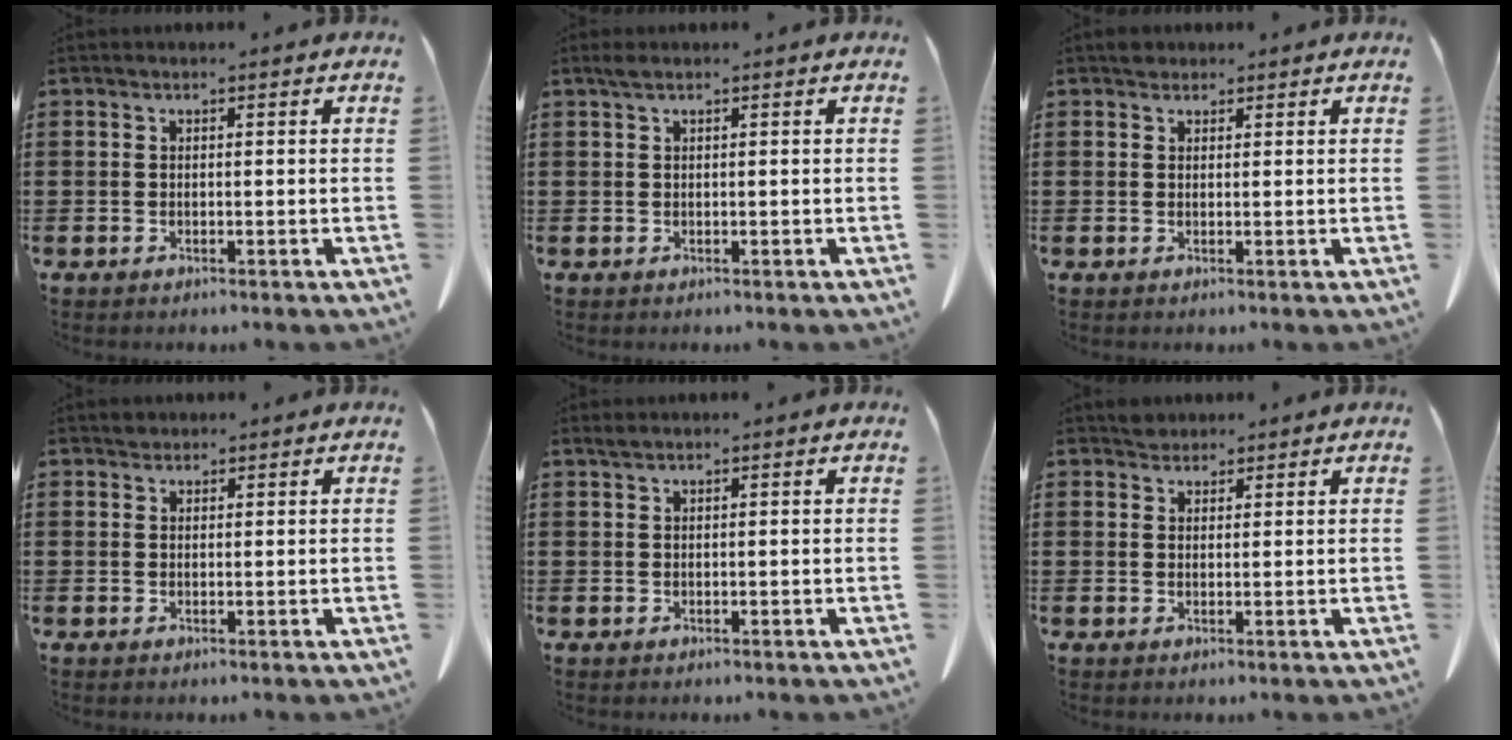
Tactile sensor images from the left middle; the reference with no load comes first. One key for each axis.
{"total": 0.8, "fx": 0.4, "fy": 0.1, "fz": 0.7, "tx": -0.015, "ty": 0.002, "tz": 0.008}
{"total": 1.4, "fx": 1.2, "fy": 0.8, "fz": 0.1, "tx": -0.007, "ty": 0.004, "tz": 0.023}
{"total": 0.9, "fx": 0.8, "fy": 0.4, "fz": 0.0, "tx": 0.005, "ty": -0.001, "tz": 0.013}
{"total": 0.6, "fx": 0.5, "fy": 0.0, "fz": 0.4, "tx": -0.009, "ty": 0.000, "tz": 0.009}
{"total": 1.8, "fx": 1.7, "fy": 0.7, "fz": 0.0, "tx": 0.003, "ty": -0.001, "tz": 0.032}